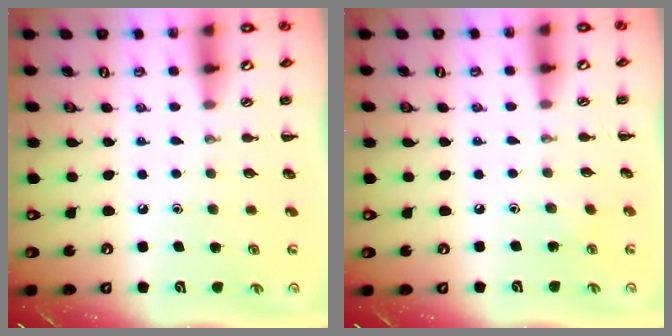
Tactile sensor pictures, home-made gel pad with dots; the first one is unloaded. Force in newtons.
{"total": 4.0, "press": 3.9, "slide": 1.0}